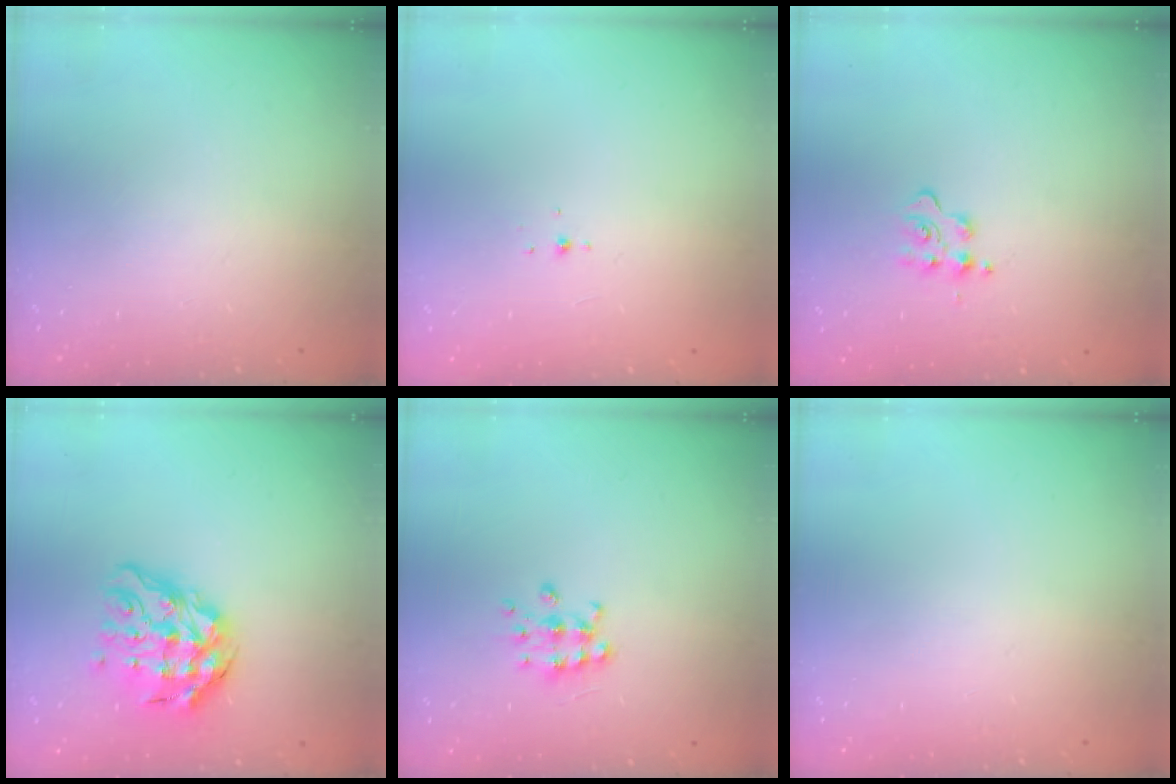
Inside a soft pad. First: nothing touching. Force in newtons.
{"total": 2.1, "press": 1.9, "slide": 0.8}
{"total": 6.5, "press": 6.5, "slide": 0.6}
{"total": 14.4, "press": 14.3, "slide": 1.8}
{"total": 6.8, "press": 6.7, "slide": 0.7}
{"total": 0.0}